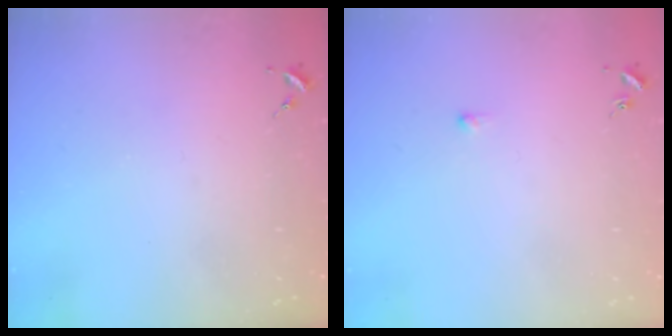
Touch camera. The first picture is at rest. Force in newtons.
{"total": 2.7, "press": 2.7, "slide": 0.6}